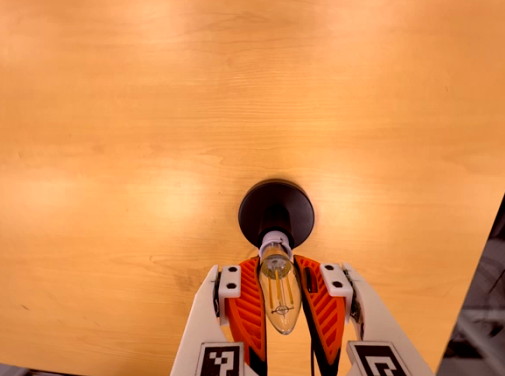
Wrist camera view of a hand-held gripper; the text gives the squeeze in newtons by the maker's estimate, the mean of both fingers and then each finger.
{"total": 21.2, "left": 20.6, "right": 21.8}